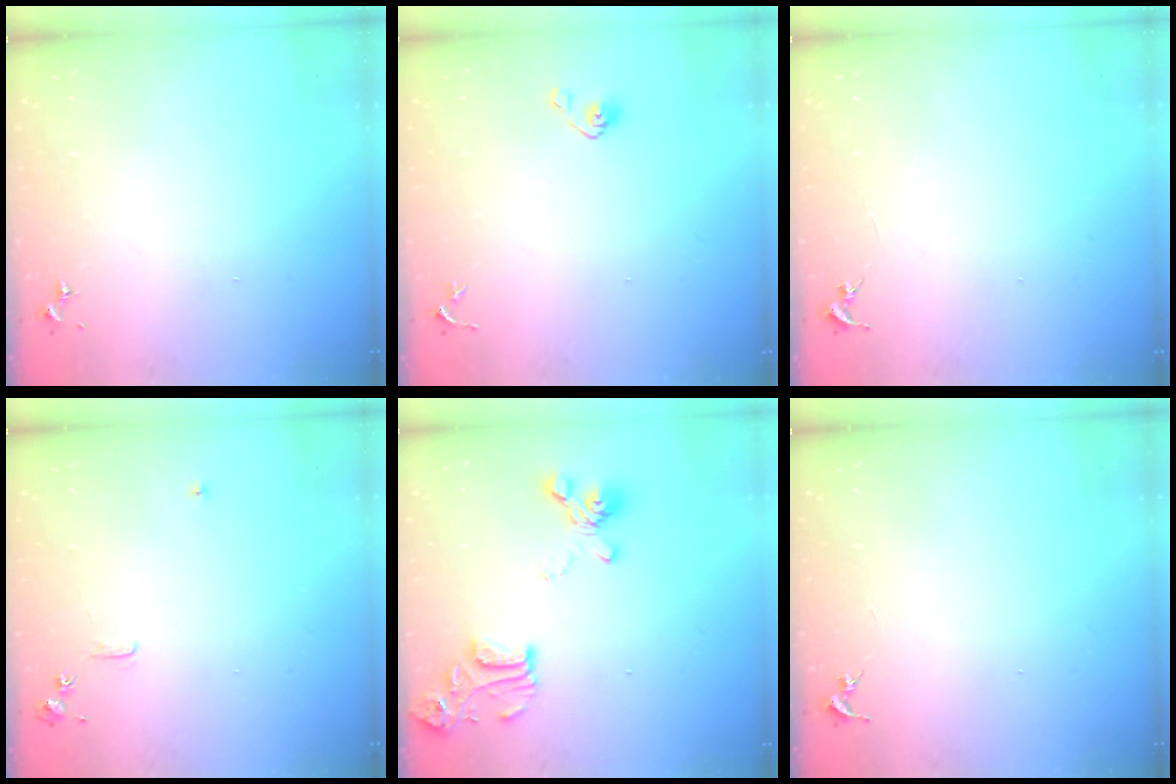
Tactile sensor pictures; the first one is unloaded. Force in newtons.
{"total": 4.9, "press": 4.6, "slide": 1.8}
{"total": 0.0}
{"total": 5.9, "press": 5.9, "slide": 0.7}
{"total": 15.9, "press": 15.8, "slide": 1.7}
{"total": 0.0}